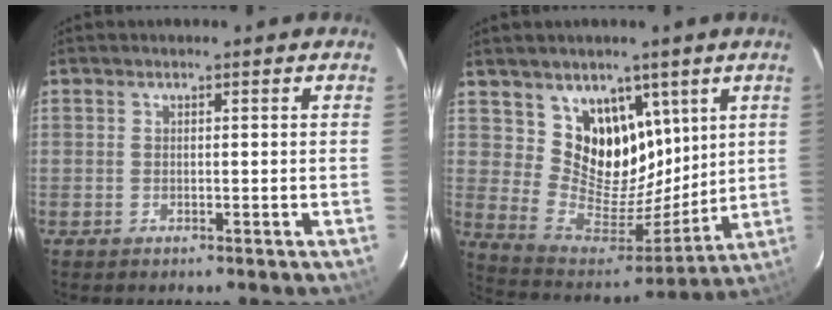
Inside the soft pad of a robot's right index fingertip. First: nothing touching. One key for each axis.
{"total": 14.4, "fx": 7.6, "fy": 10.8, "fz": 5.9, "tx": -0.104, "ty": -0.020, "tz": 0.149}